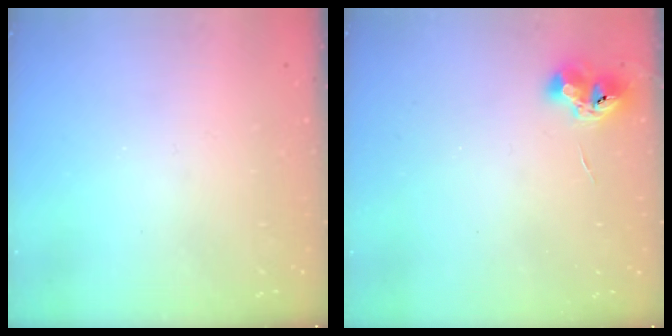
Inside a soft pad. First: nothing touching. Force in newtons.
{"total": 7.7, "press": 7.6, "slide": 1.1}